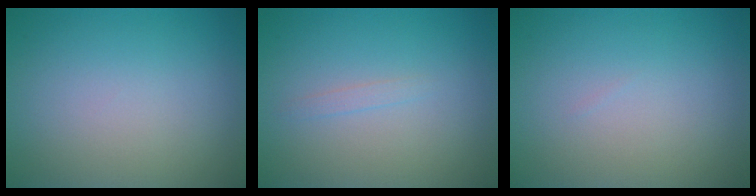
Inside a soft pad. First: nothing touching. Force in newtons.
{"total": 0.7, "press": 0.7, "slide": 0.0}
{"total": 0.0}